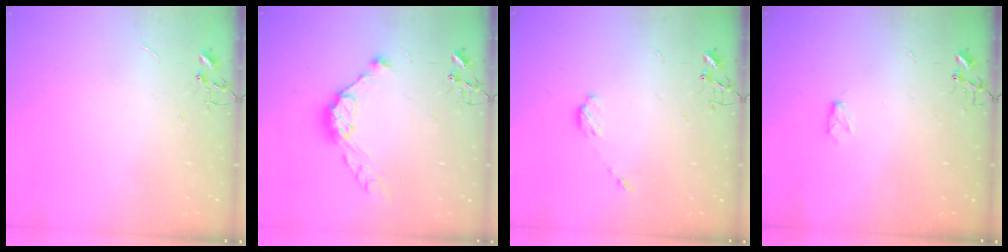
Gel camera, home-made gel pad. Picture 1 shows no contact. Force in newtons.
{"total": 11.6, "press": 11.5, "slide": 1.0}
{"total": 4.7, "press": 4.6, "slide": 0.7}
{"total": 3.9, "press": 3.8, "slide": 0.5}